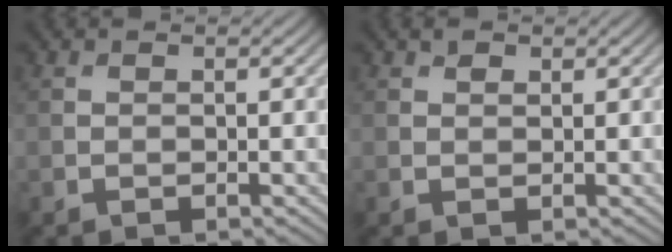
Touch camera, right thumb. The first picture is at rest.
{"total": 1.0, "force": [0.7, 0.6, 0.4], "torque": [-0.007, -0.001, 0.014]}